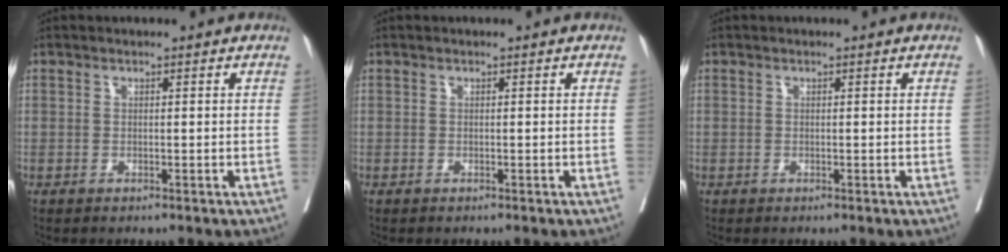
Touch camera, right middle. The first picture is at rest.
{"total": 0.0}
{"total": 0.0}